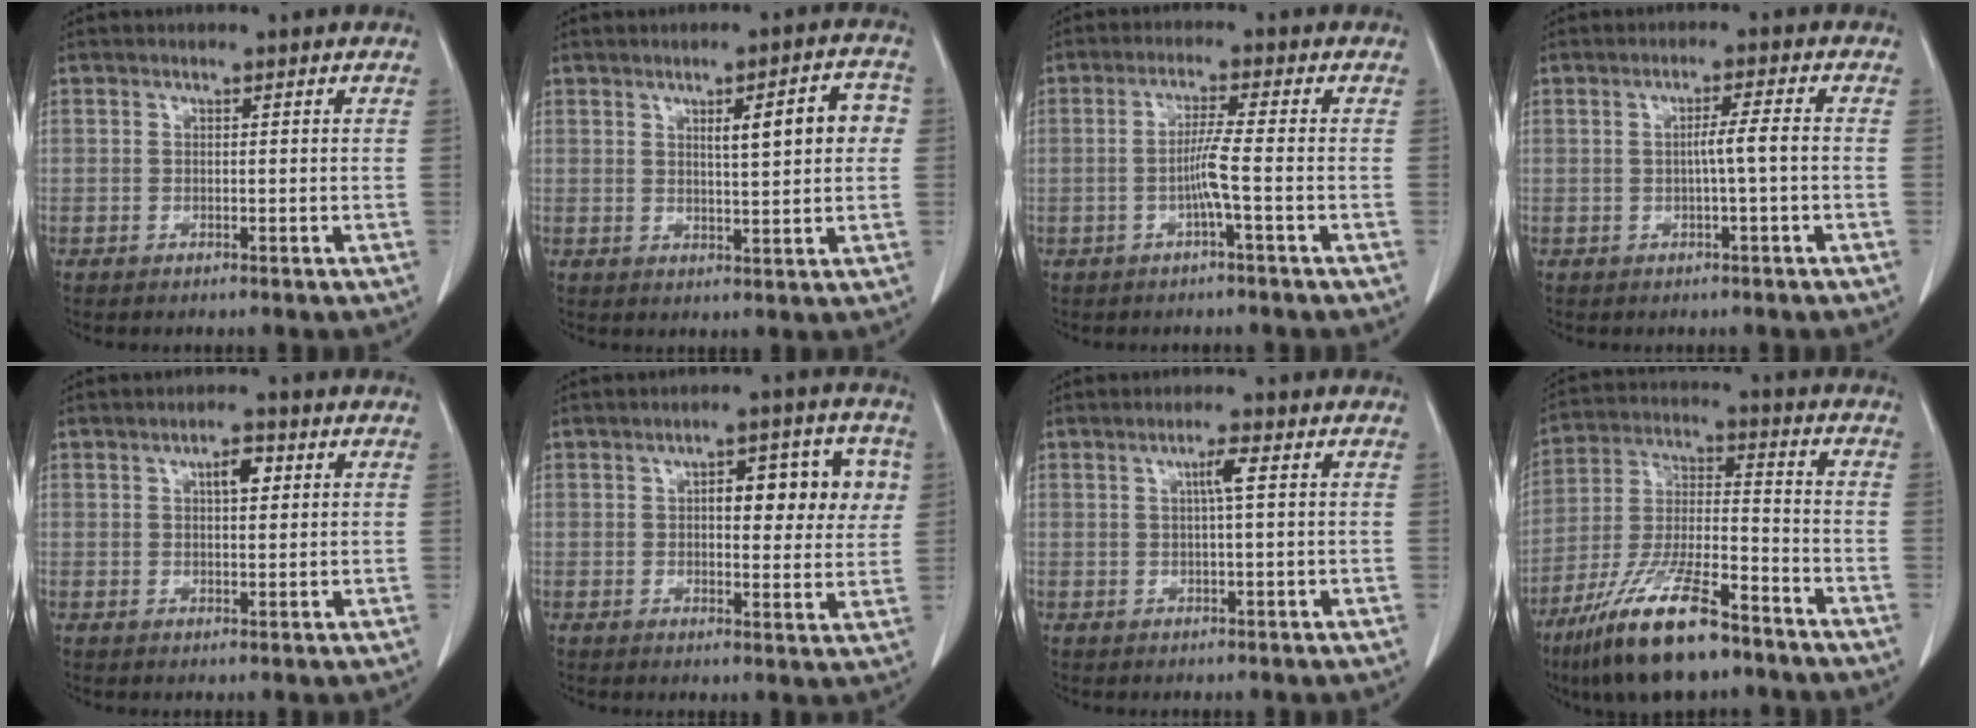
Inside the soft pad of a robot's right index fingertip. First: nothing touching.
{"total": 7.5, "force": [1.6, 1.5, 7.1], "torque": [-0.099, 0.018, 0.023]}
{"total": 4.0, "force": [-1.2, -0.8, 3.7], "torque": [-0.077, 0.001, -0.024]}
{"total": 3.1, "force": [-0.5, -0.4, 3.0], "torque": [-0.050, 0.004, -0.008]}
{"total": 3.5, "force": [1.2, 1.4, 3.0], "torque": [-0.048, 0.005, 0.018]}
{"total": 10.2, "force": [2.5, 3.9, 9.1], "torque": [-0.110, 0.024, 0.030]}
{"total": 2.7, "force": [0.6, -0.1, 2.6], "torque": [-0.047, 0.002, 0.009]}
{"total": 16.2, "force": [-11.2, 3.5, 11.2], "torque": [-0.233, -0.021, -0.207]}